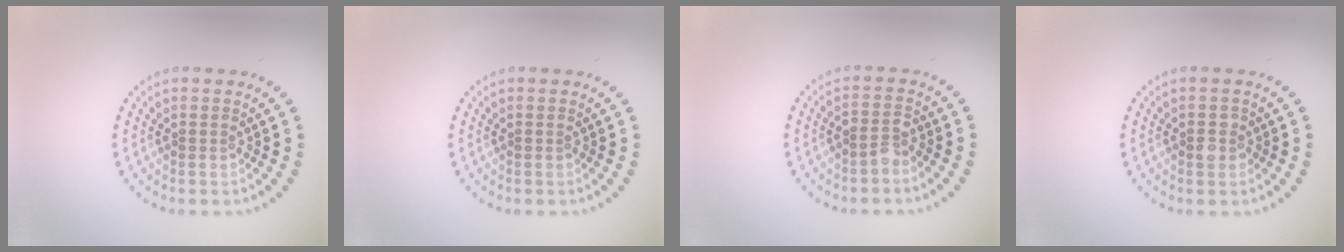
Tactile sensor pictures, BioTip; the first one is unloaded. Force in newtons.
{"total": 0.0}
{"total": 1.7, "press": 1.5, "slide": 0.9}
{"total": 1.3, "press": 1.3, "slide": 0.4}